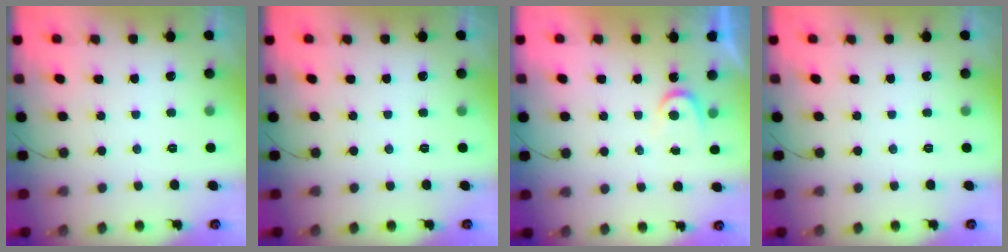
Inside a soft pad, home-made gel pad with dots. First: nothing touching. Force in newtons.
{"total": 0.0}
{"total": 3.4, "press": 3.4, "slide": 0.4}
{"total": 0.0}